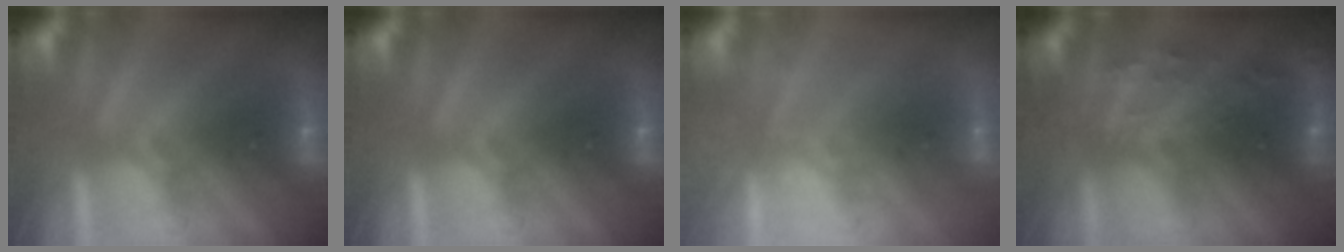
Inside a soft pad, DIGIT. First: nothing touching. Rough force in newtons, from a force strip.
{"total": 0.0}
{"total": 2.0}
{"total": 2.7}